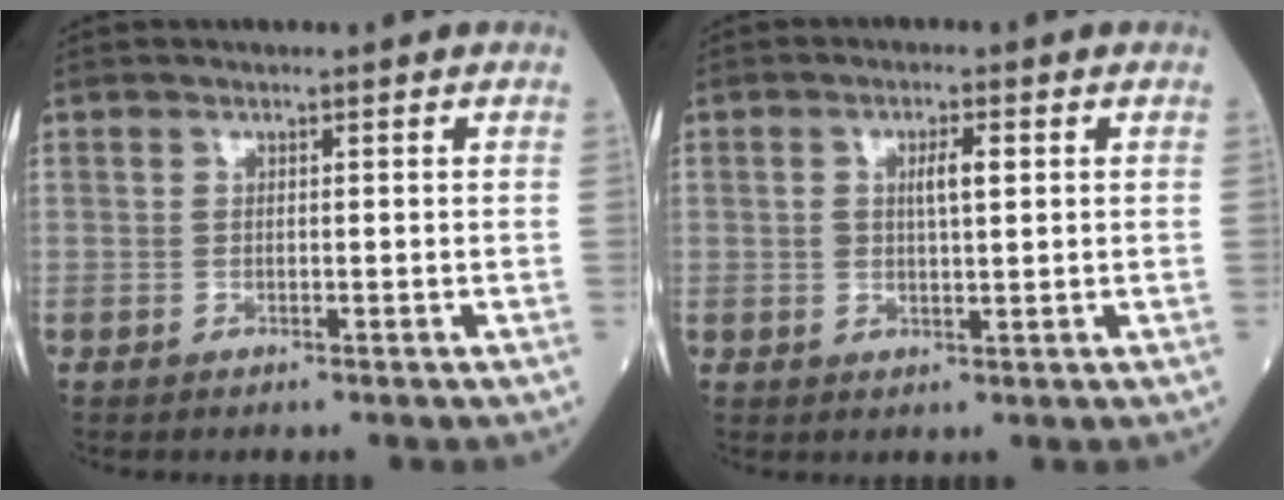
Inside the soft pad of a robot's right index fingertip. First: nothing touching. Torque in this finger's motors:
{"motor_torque": [0.00, 0.07, 0.07, 0.05]}